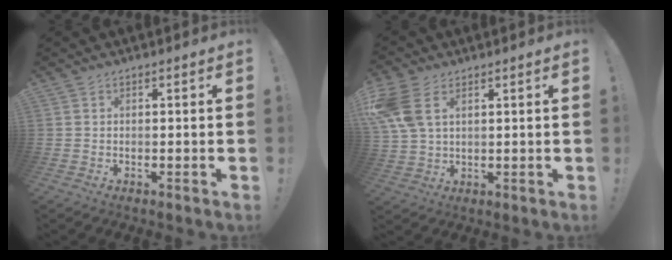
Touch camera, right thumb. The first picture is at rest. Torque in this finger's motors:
{"motor_torque": [1.36, 1.48, 0.53, 0.52, 0.54]}